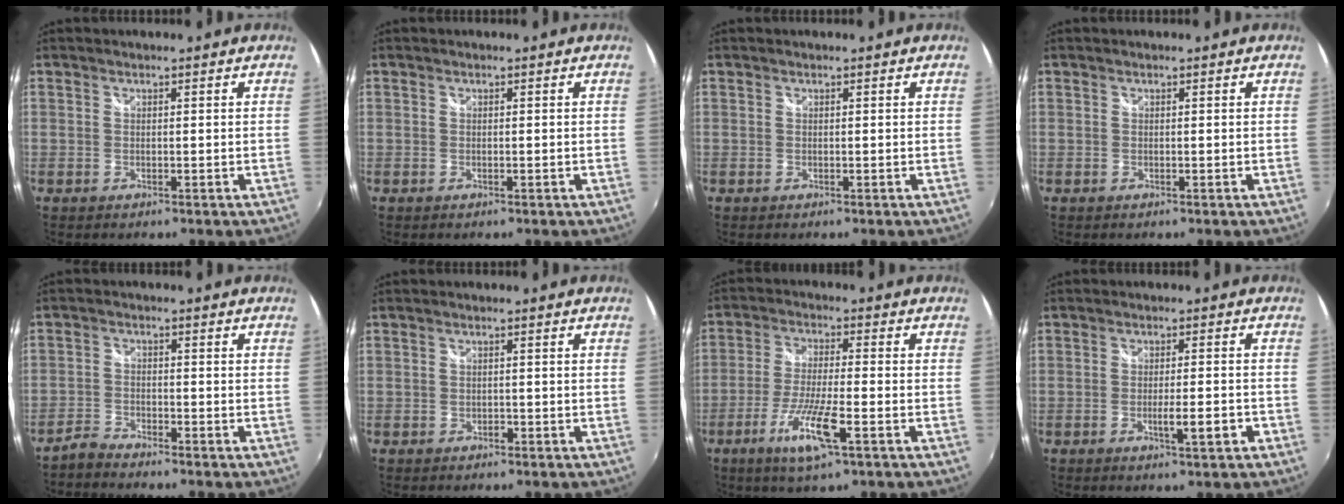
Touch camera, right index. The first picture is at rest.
{"total": 0.6, "force": [-0.3, 0.0, 0.6], "torque": [-0.007, 0.002, -0.005]}
{"total": 0.0}
{"total": 0.0}
{"total": 3.0, "force": [-2.9, 0.5, 0.5], "torque": [-0.019, -0.004, -0.064]}
{"total": 0.8, "force": [-0.5, 0.5, 0.3], "torque": [-0.007, -0.001, -0.008]}
{"total": 9.5, "force": [-4.5, 1.0, 8.4], "torque": [-0.171, -0.015, -0.085]}
{"total": 4.7, "force": [-2.0, 0.3, 4.2], "torque": [-0.068, -0.008, -0.031]}